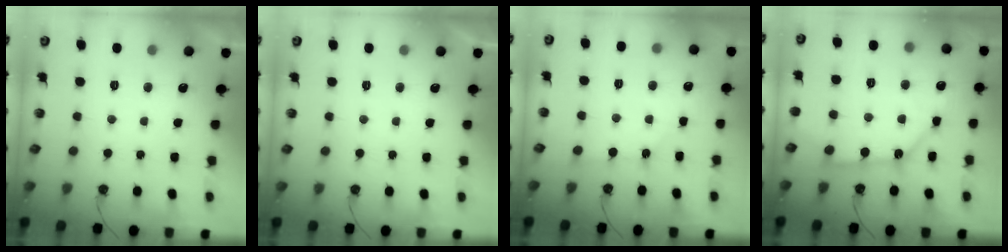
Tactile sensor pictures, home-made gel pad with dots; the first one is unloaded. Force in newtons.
{"total": 0.0}
{"total": 2.6, "press": 2.6, "slide": 0.3}
{"total": 12.9, "press": 12.8, "slide": 1.2}